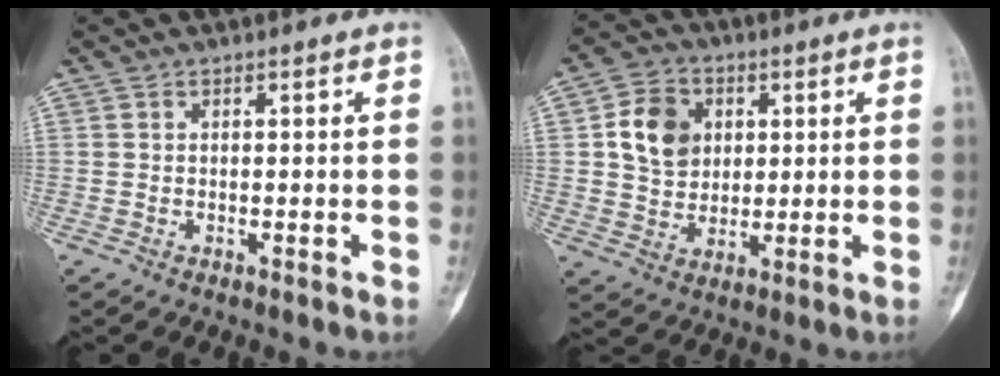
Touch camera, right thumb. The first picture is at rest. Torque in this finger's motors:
{"motor_torque": [-0.47, 0.20, 0.23, -0.10, 0.04]}